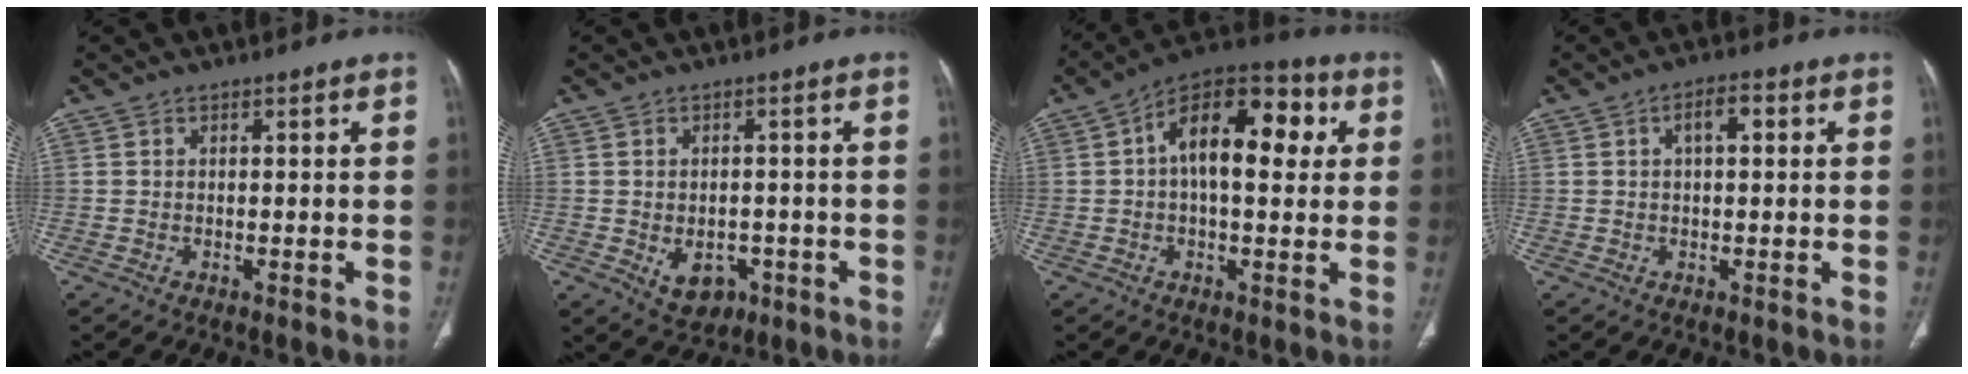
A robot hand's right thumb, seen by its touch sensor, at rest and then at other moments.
{"total": 6.0, "force": [-1.9, 4.5, 3.5], "torque": [-0.034, 0.011, -0.012]}
{"total": 16.2, "force": [3.1, 8.4, 13.5], "torque": [-0.179, 0.030, 0.037]}
{"total": 3.8, "force": [1.0, 1.7, 3.2], "torque": [-0.047, 0.009, 0.013]}